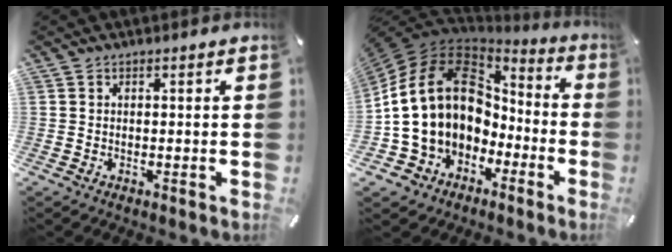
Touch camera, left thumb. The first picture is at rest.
{"total": 18.4, "force": [1.7, 14.4, 11.2], "torque": [-0.247, -0.002, 0.038]}